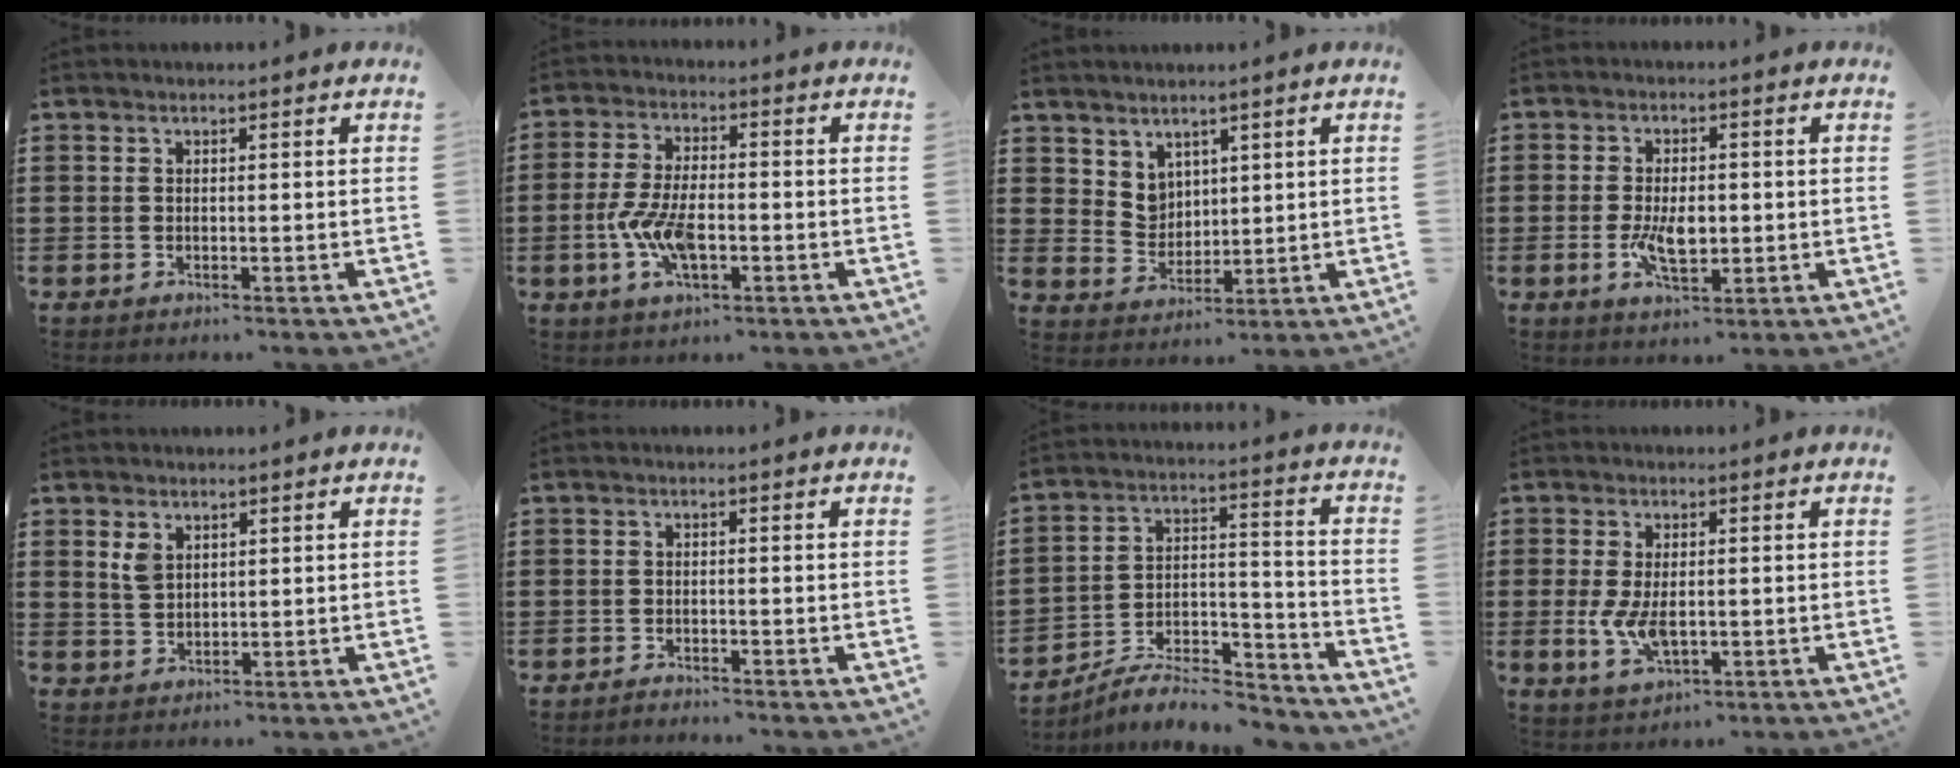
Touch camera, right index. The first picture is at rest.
{"total": 7.9, "force": [-2.3, 3.6, 6.7], "torque": [-0.155, -0.004, -0.046]}
{"total": 4.4, "force": [3.3, 2.8, 0.4], "torque": [-0.024, -0.003, 0.064]}
{"total": 5.7, "force": [-0.8, 2.6, 5.0], "torque": [-0.094, -0.006, -0.016]}
{"total": 2.7, "force": [1.6, 1.6, 1.5], "torque": [-0.035, 0.004, 0.030]}
{"total": 1.2, "force": [-1.2, -0.1, -0.1], "torque": [-0.002, 0.002, -0.024]}
{"total": 8.2, "force": [-7.5, 1.9, 2.9], "torque": [-0.037, 0.022, -0.141]}
{"total": 5.6, "force": [-0.5, 2.7, 4.9], "torque": [-0.118, -0.008, -0.013]}